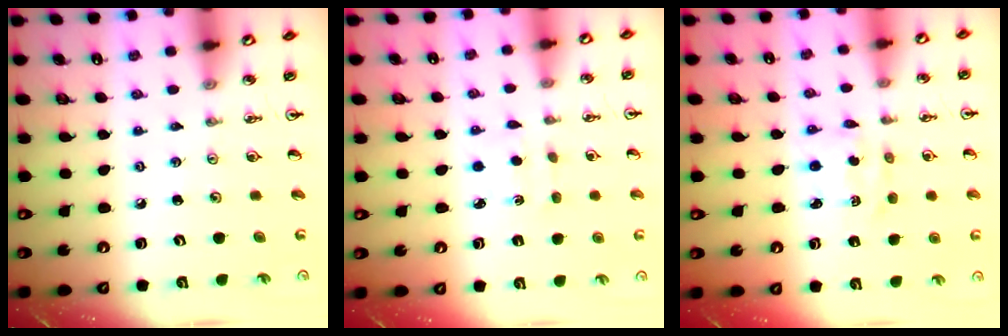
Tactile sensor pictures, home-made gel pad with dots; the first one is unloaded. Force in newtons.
{"total": 1.7, "press": 1.7, "slide": 0.5}
{"total": 2.5, "press": 2.5, "slide": 0.3}